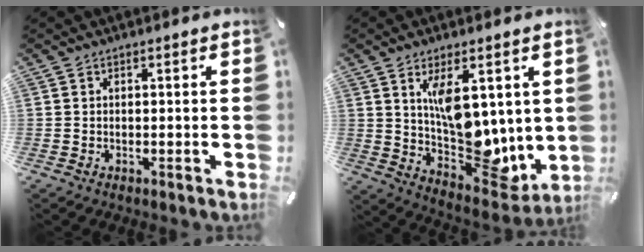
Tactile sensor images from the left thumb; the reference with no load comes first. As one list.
[{"total": 14.5, "force": [4.3, 8.2, 11.2], "torque": [-0.164, -0.046, 0.084]}]